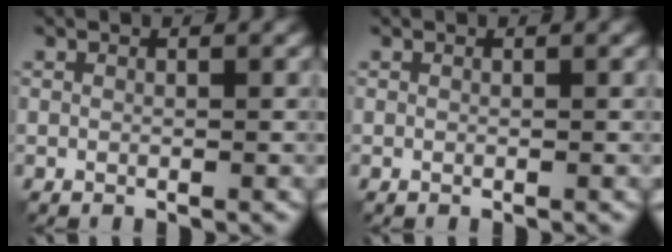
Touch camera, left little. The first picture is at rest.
{"total": 0.0}